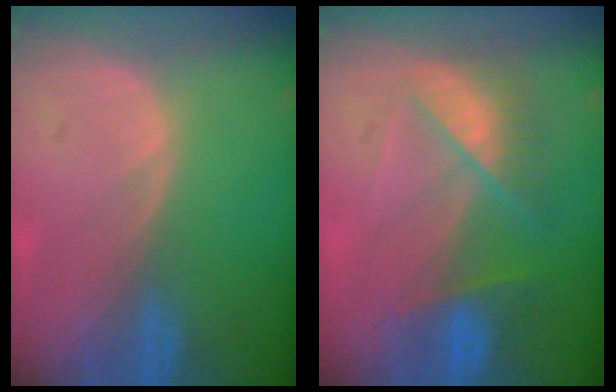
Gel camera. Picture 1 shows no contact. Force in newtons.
{"total": 7.3, "press": 6.6, "slide": 3.3}